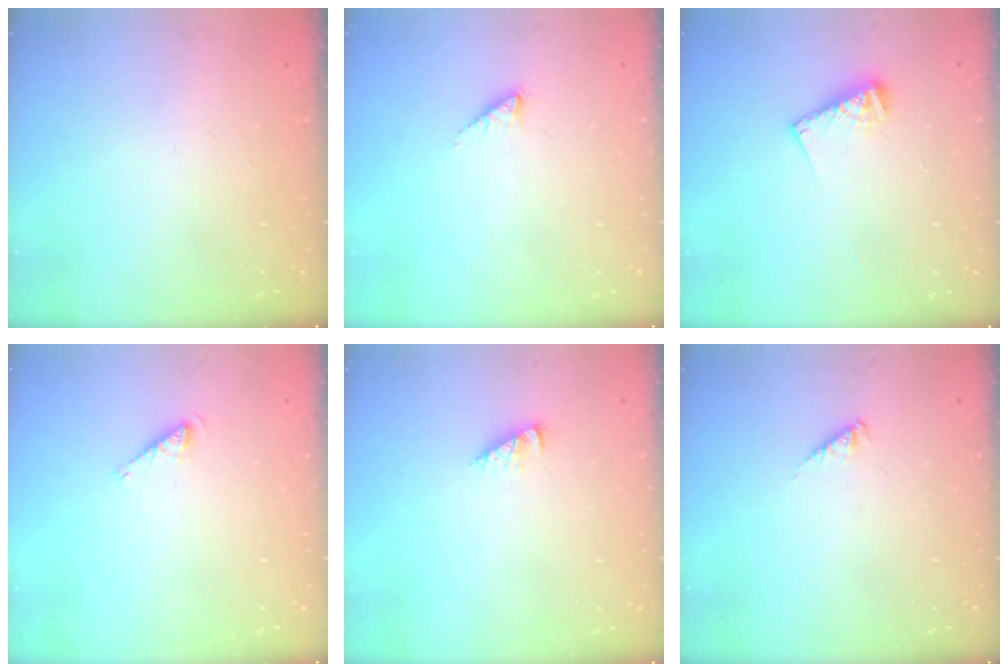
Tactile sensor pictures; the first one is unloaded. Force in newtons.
{"total": 0.8, "press": 0.8, "slide": 0.1}
{"total": 7.6, "press": 7.6, "slide": 0.8}
{"total": 4.0, "press": 3.9, "slide": 0.4}
{"total": 2.5, "press": 2.5, "slide": 0.1}
{"total": 2.9, "press": 2.9, "slide": 0.5}